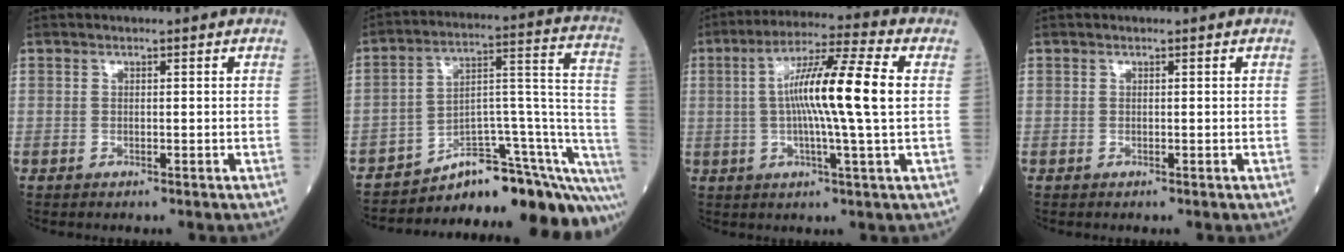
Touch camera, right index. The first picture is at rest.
{"total": 20.8, "force": [-19.2, 2.4, 7.5], "torque": [-0.025, 0.063, -0.274]}
{"total": 12.9, "force": [1.0, -0.5, 12.8], "torque": [-0.225, 0.013, 0.008]}
{"total": 0.0}